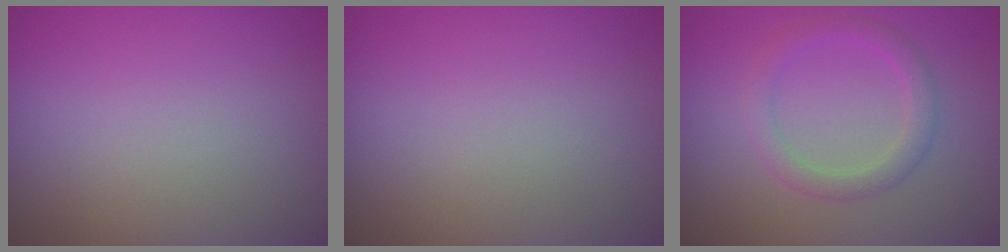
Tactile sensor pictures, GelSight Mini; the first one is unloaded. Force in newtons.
{"total": 0.0}
{"total": 2.4, "press": 2.3, "slide": 0.1}